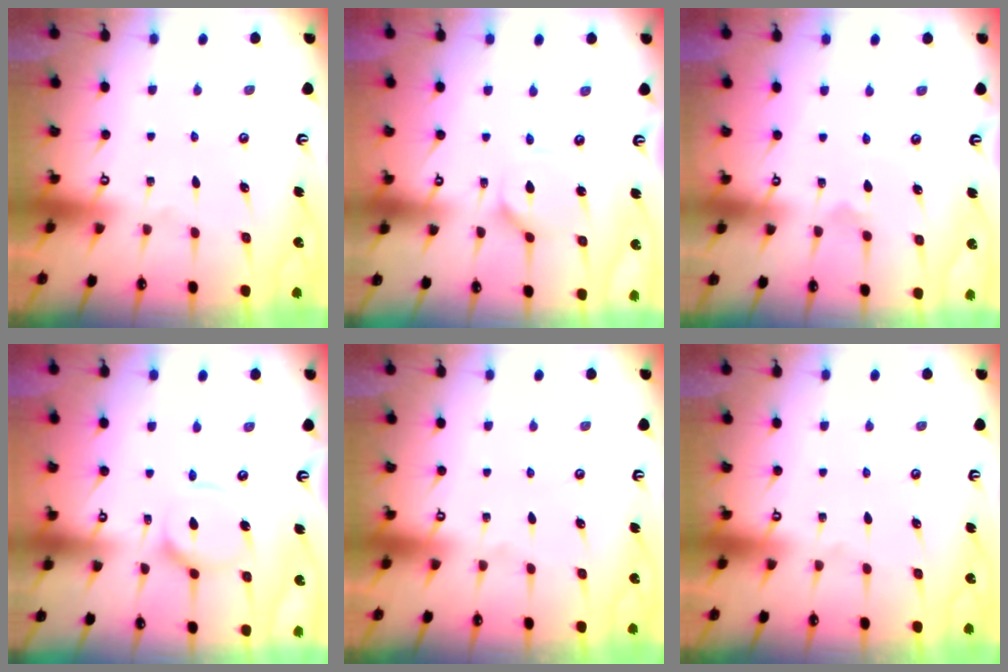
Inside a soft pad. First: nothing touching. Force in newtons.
{"total": 4.2, "press": 4.2, "slide": 0.4}
{"total": 2.9, "press": 2.9, "slide": 0.1}
{"total": 11.7, "press": 11.7, "slide": 1.3}
{"total": 0.0}
{"total": 0.0}